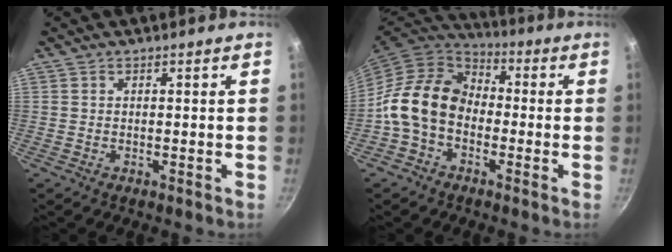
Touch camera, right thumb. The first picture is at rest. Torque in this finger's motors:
{"motor_torque": [2.49, 2.53, 1.10, -1.17, 0.29]}